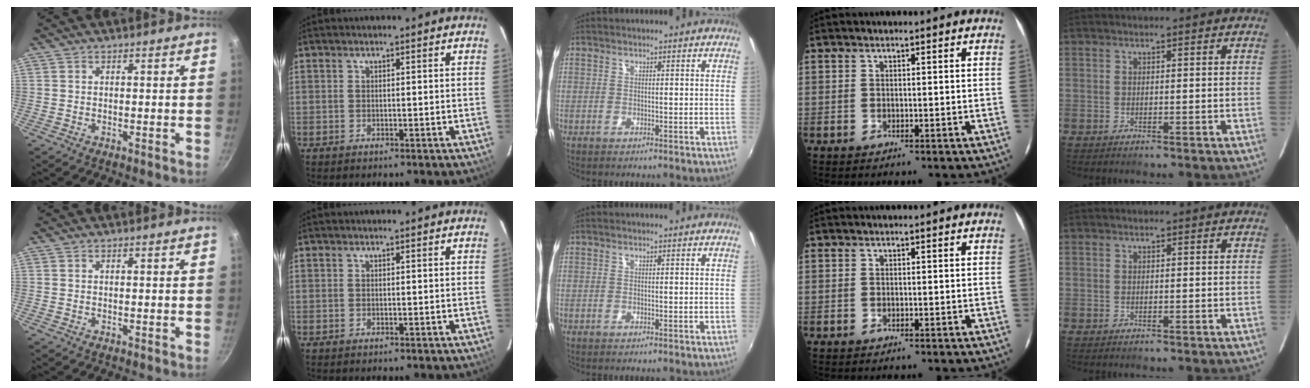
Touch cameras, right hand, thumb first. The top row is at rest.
{}